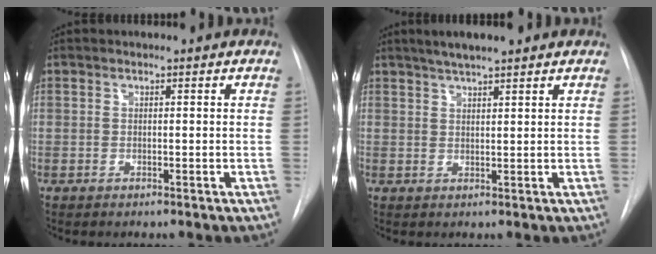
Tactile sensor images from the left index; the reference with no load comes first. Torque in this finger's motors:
{"motor_torque": [0.11, -0.39, 0.14, 0.02]}